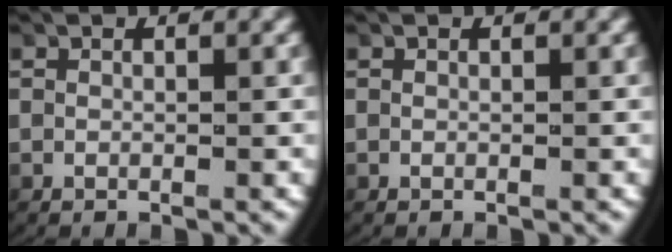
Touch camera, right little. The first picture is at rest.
{"total": 0.0}